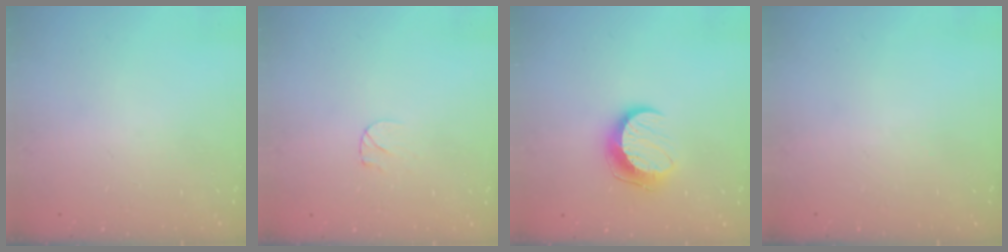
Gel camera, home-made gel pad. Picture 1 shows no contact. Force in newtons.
{"total": 4.3, "press": 4.3, "slide": 0.4}
{"total": 10.0, "press": 10.0, "slide": 0.1}
{"total": 0.0}